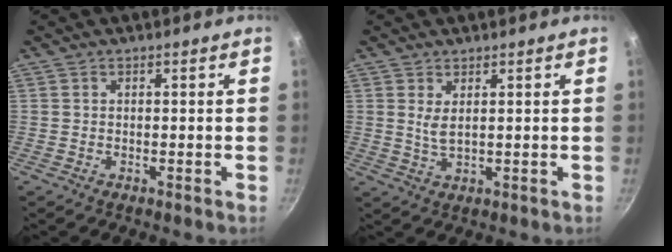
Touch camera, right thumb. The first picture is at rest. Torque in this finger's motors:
{"motor_torque": [-0.41, 0.56, 0.00, 0.21, -0.03]}